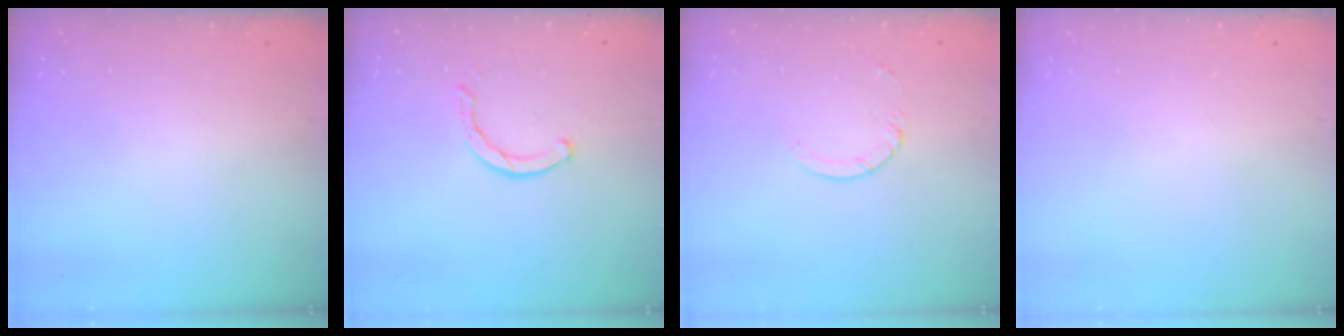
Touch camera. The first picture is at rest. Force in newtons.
{"total": 1.6, "press": 1.6, "slide": 0.2}
{"total": 3.9, "press": 3.9, "slide": 0.4}
{"total": 0.0}